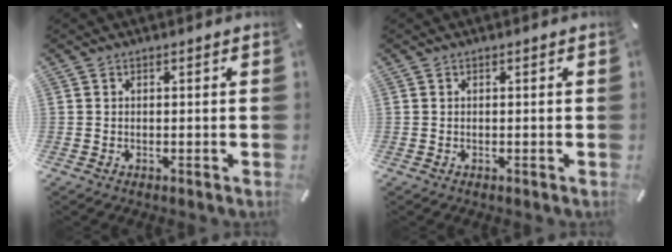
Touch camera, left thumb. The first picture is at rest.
{"total": 0.0}